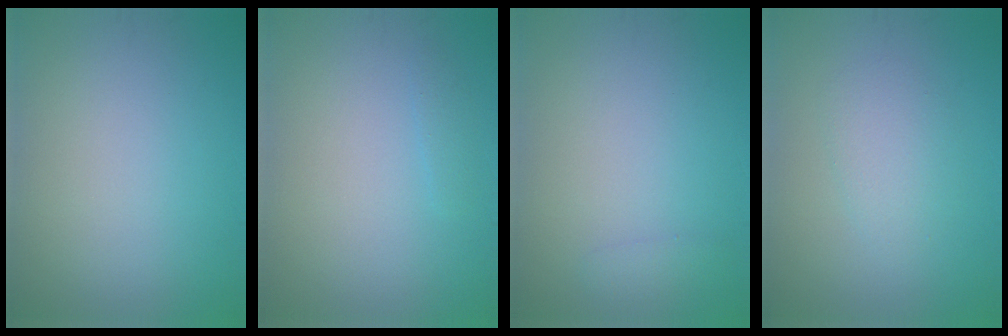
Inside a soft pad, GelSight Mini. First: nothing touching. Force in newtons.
{"total": 0.7, "press": 0.7, "slide": 0.0}
{"total": 0.8, "press": 0.8, "slide": 0.0}
{"total": 2.2, "press": 2.2, "slide": 0.1}